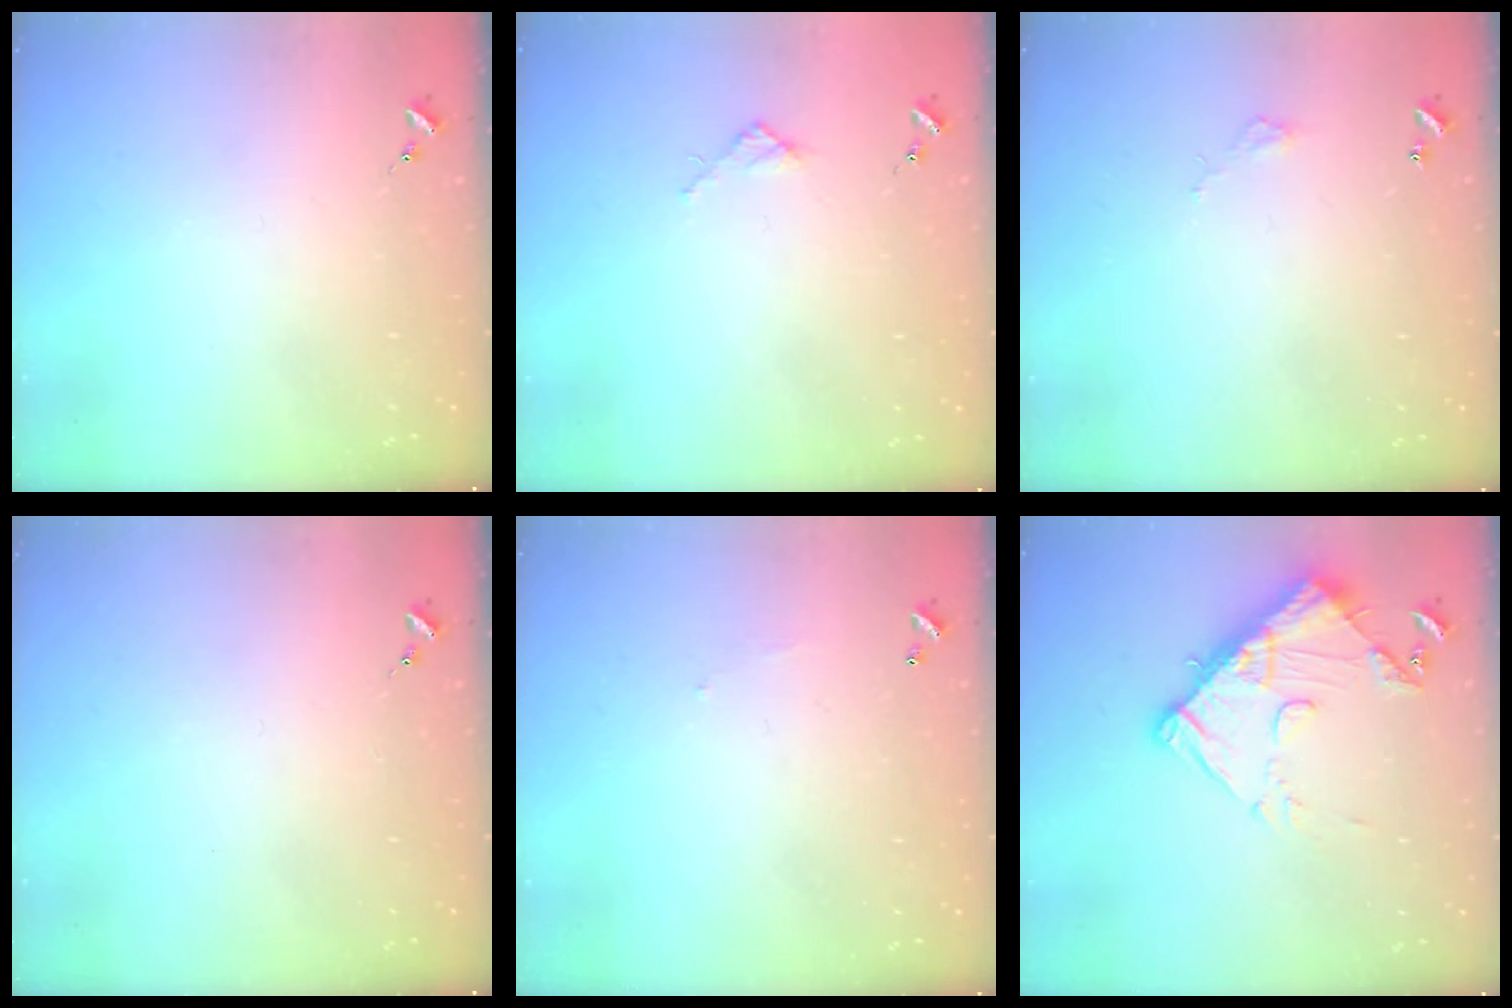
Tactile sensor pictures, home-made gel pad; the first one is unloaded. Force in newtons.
{"total": 2.7, "press": 2.7, "slide": 0.3}
{"total": 2.8, "press": 2.8, "slide": 0.2}
{"total": 0.0}
{"total": 3.8, "press": 3.8, "slide": 0.1}
{"total": 13.0, "press": 13.0, "slide": 1.3}